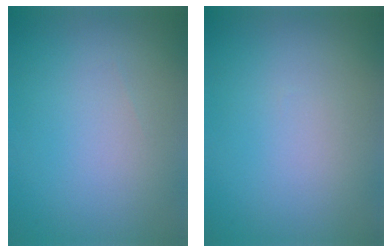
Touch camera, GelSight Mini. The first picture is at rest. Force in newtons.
{"total": 0.0}